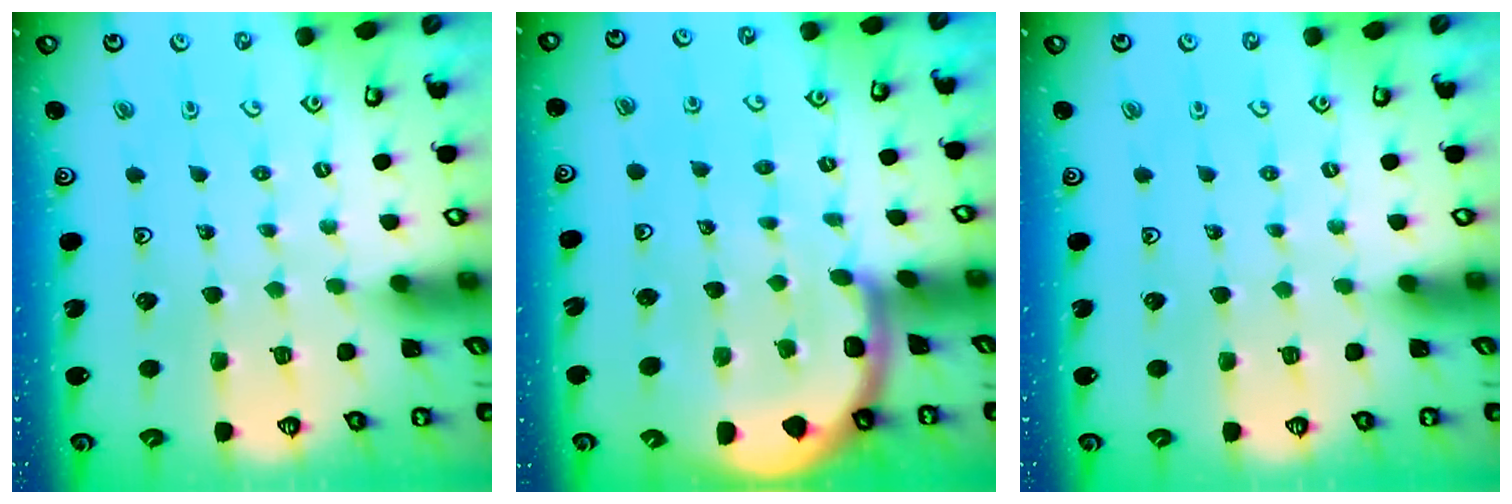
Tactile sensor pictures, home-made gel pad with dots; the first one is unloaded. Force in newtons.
{"total": 6.5, "press": 6.4, "slide": 0.9}
{"total": 0.0}